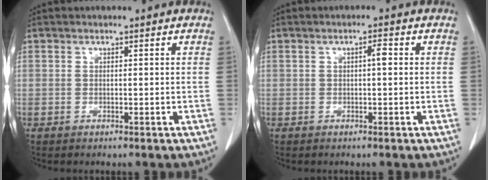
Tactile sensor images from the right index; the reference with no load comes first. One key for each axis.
{"total": 1.6, "fx": 0.2, "fy": 0.3, "fz": 1.5, "tx": -0.024, "ty": 0.005, "tz": 0.003}